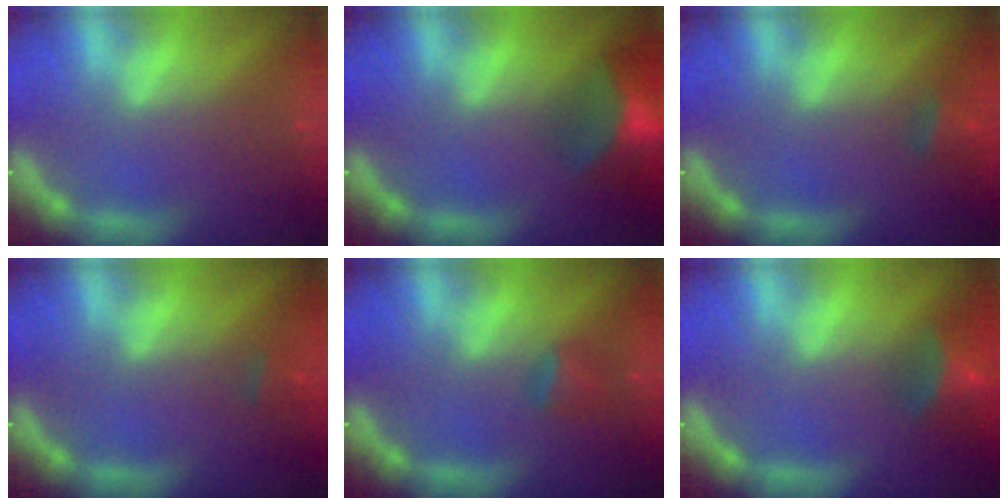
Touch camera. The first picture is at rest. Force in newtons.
{"total": 9.9}
{"total": 2.4}
{"total": 1.4}
{"total": 1.9}
{"total": 5.5}